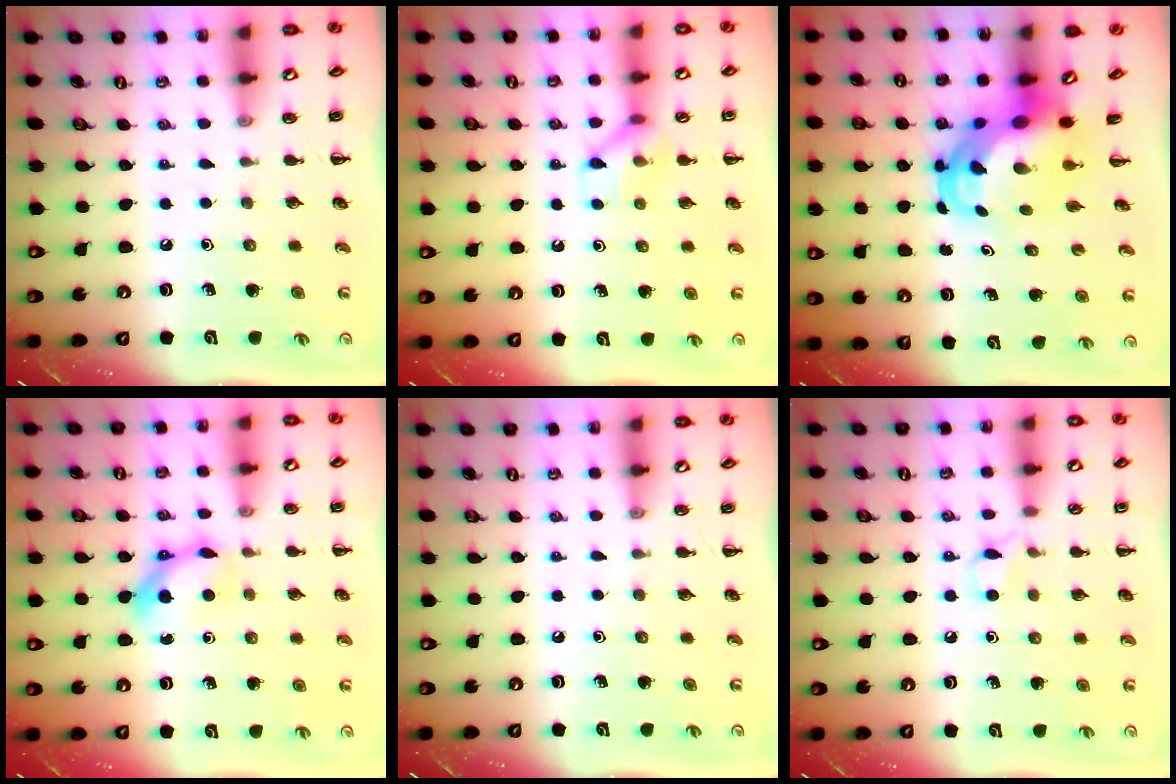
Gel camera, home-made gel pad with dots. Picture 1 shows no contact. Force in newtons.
{"total": 9.3, "press": 9.3, "slide": 0.6}
{"total": 7.2, "press": 6.9, "slide": 1.9}
{"total": 7.2, "press": 7.0, "slide": 1.6}
{"total": 0.0}
{"total": 3.7, "press": 3.6, "slide": 0.8}